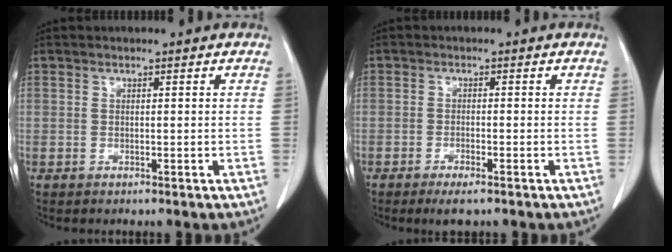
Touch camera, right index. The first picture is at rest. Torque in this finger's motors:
{"motor_torque": [0.21, -0.17, 0.07, 0.04]}